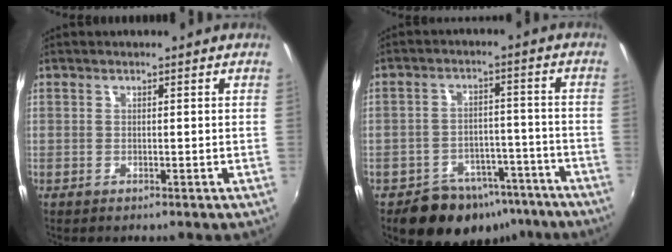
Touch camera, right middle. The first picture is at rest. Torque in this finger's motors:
{"motor_torque": [0.92, -1.22, 0.06, 0.02]}